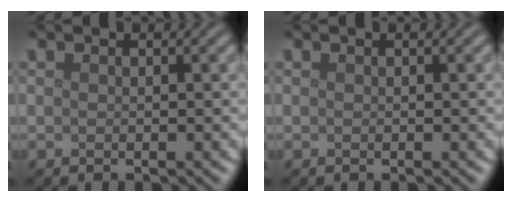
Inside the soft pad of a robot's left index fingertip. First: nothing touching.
{"total": 0.0}